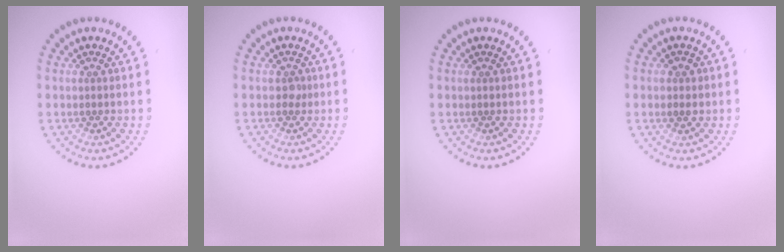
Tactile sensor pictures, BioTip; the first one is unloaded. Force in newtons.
{"total": 0.8, "press": 0.6, "slide": 0.5}
{"total": 0.0}
{"total": 1.4, "press": 1.3, "slide": 0.4}